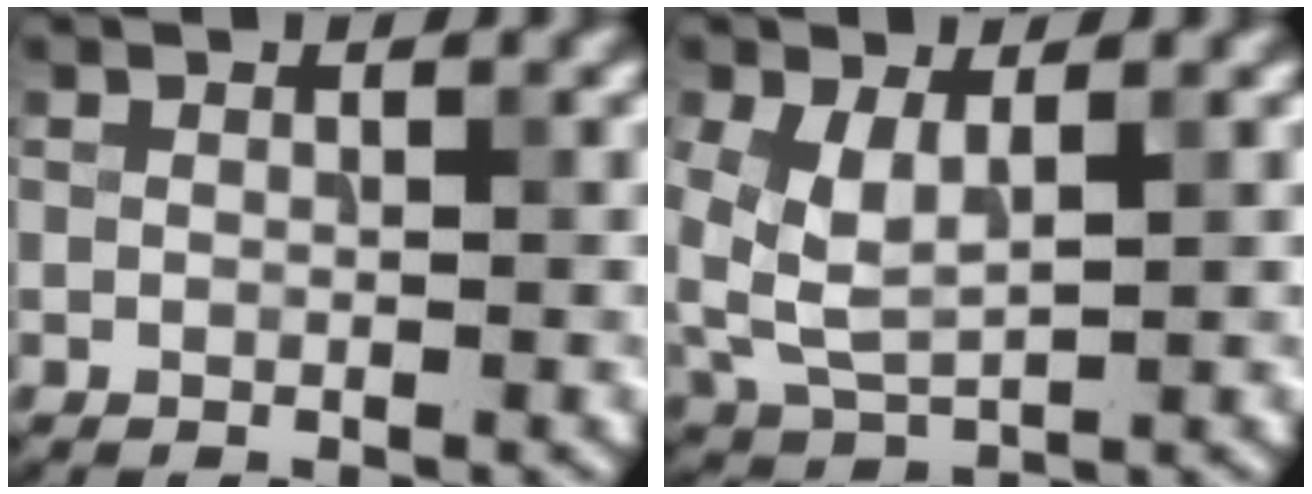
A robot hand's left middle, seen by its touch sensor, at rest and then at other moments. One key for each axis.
{"total": 4.4, "fx": 1.1, "fy": 2.4, "fz": 3.6, "tx": -0.088, "ty": -0.002, "tz": 0.027}